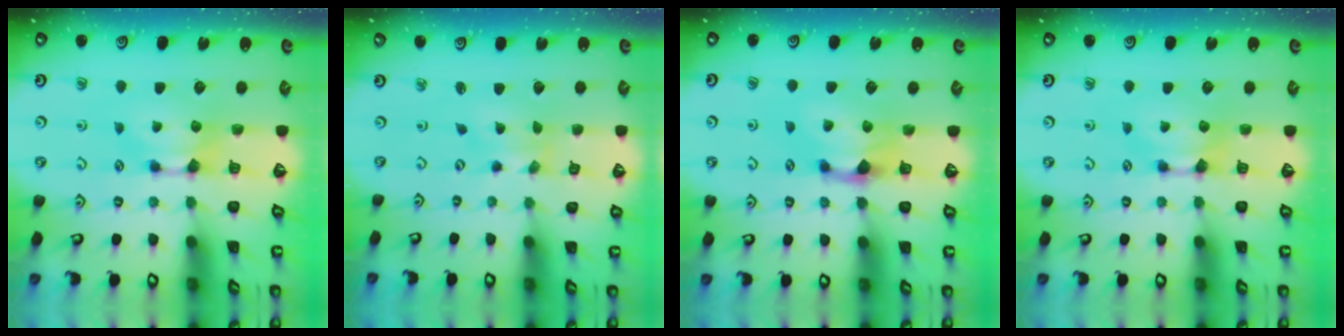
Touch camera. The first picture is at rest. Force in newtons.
{"total": 2.6, "press": 2.5, "slide": 0.9}
{"total": 1.4, "press": 0.7, "slide": 1.1}
{"total": 0.0}